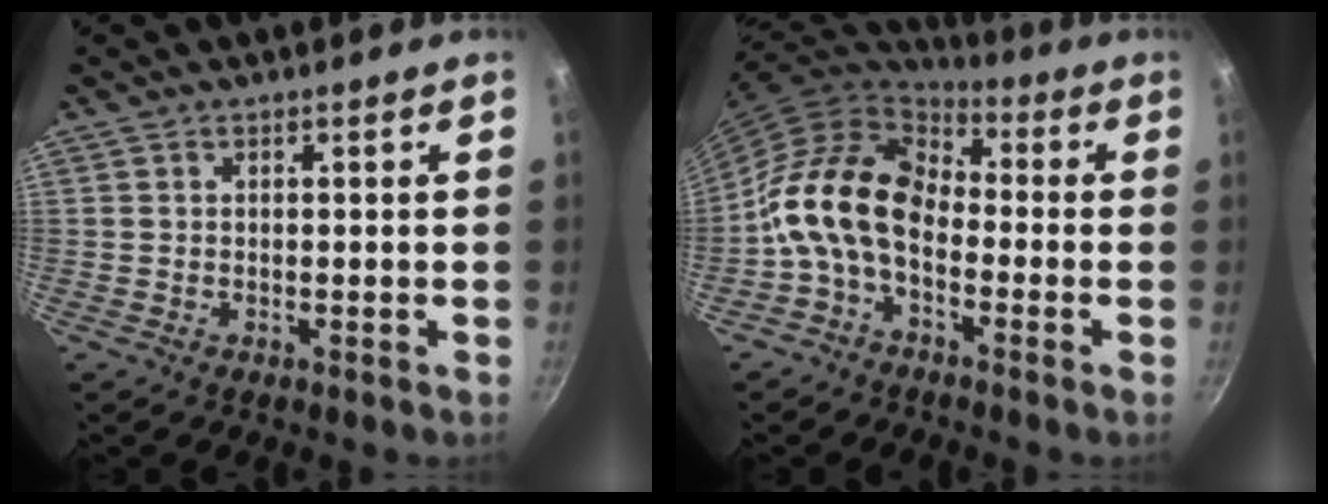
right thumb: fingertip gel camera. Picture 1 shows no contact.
{"total": 14.6, "force": [-3.2, 9.7, 10.4], "torque": [-0.169, 0.049, -0.086]}